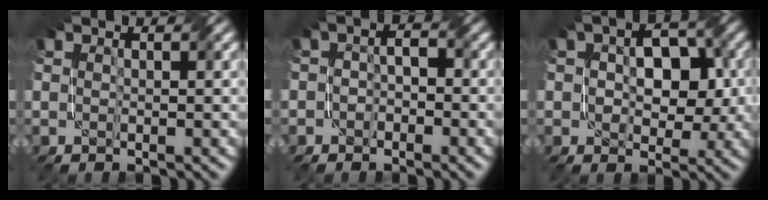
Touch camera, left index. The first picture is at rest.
{"total": 2.2, "force": [-1.4, 1.6, 0.6], "torque": [0.004, 0.004, -0.032]}
{"total": 5.5, "force": [0.2, 3.6, 4.2], "torque": [-0.051, 0.004, 0.002]}